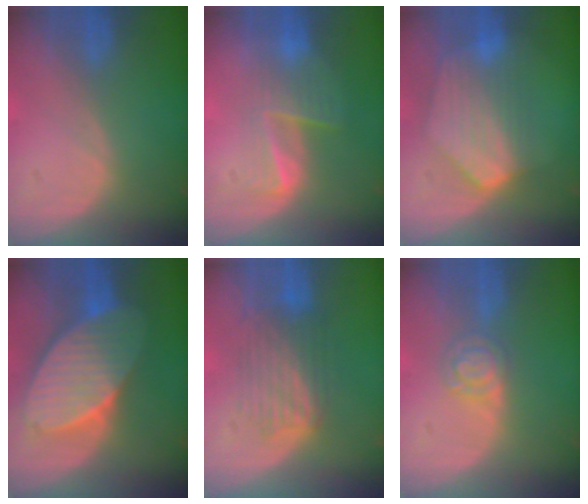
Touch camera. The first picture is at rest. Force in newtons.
{"total": 6.7, "press": 5.5, "slide": 3.7}
{"total": 8.1, "press": 7.7, "slide": 2.5}
{"total": 11.0, "press": 11.0, "slide": 0.7}
{"total": 6.4, "press": 6.4, "slide": 0.6}
{"total": 3.8, "press": 3.8, "slide": 0.2}